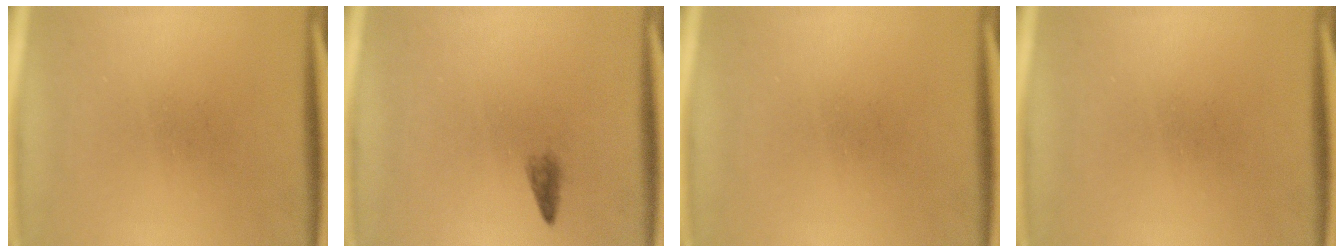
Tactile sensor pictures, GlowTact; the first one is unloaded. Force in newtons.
{"total": 1.1}
{"total": 0.0}
{"total": 0.0}